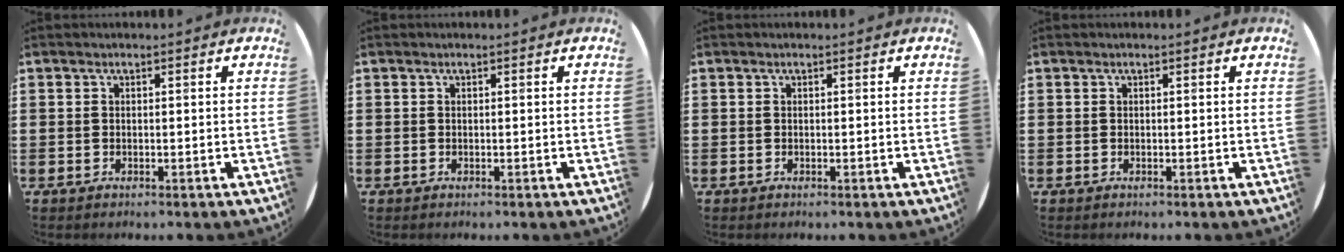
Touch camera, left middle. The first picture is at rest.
{"total": 0.0}
{"total": 0.0}
{"total": 0.0}